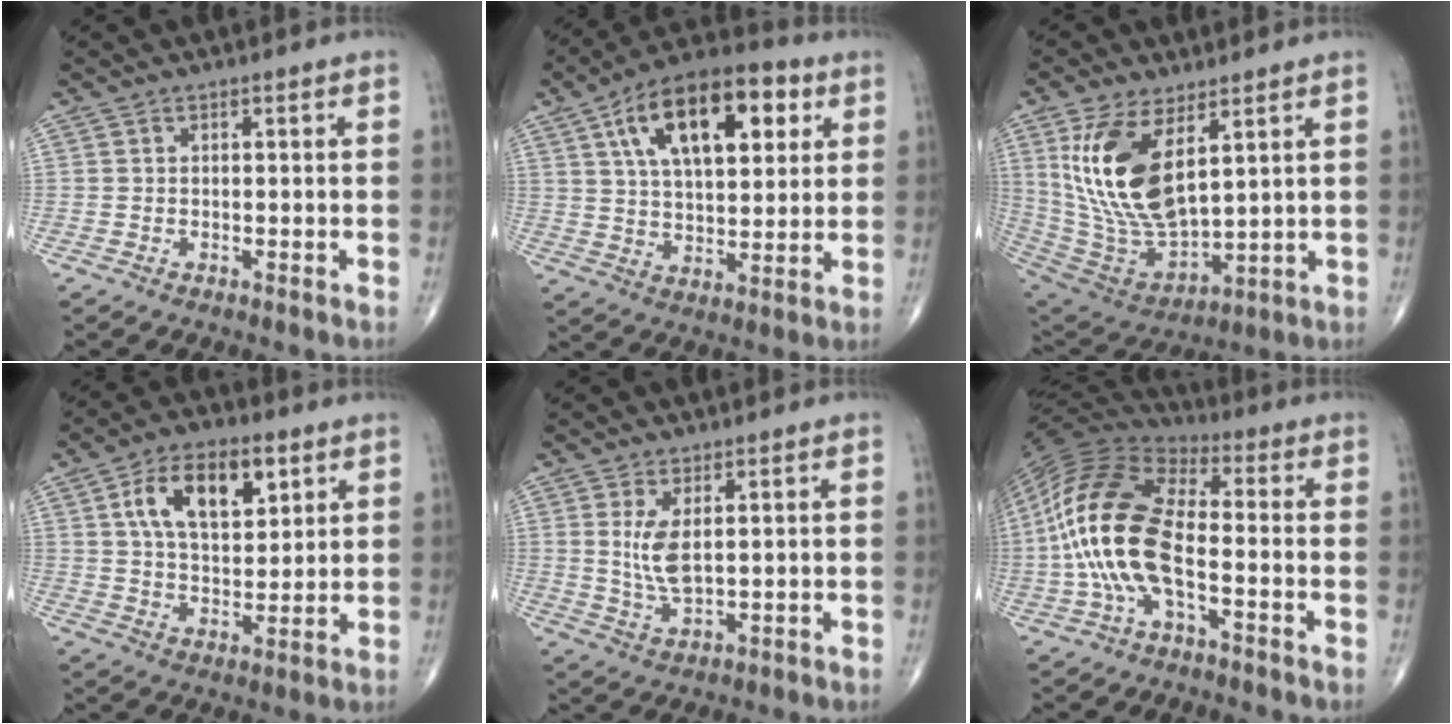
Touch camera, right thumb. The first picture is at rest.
{"total": 19.9, "force": [7.4, 9.7, 15.8], "torque": [-0.228, -0.002, 0.116]}
{"total": 18.4, "force": [6.6, 8.7, 14.8], "torque": [-0.281, -0.028, 0.146]}
{"total": 13.7, "force": [5.3, 7.3, 10.3], "torque": [-0.152, -0.010, 0.093]}
{"total": 5.8, "force": [1.4, 2.3, 5.1], "torque": [-0.105, -0.016, 0.038]}
{"total": 17.9, "force": [-3.1, 8.2, 15.5], "torque": [-0.330, 0.031, -0.067]}